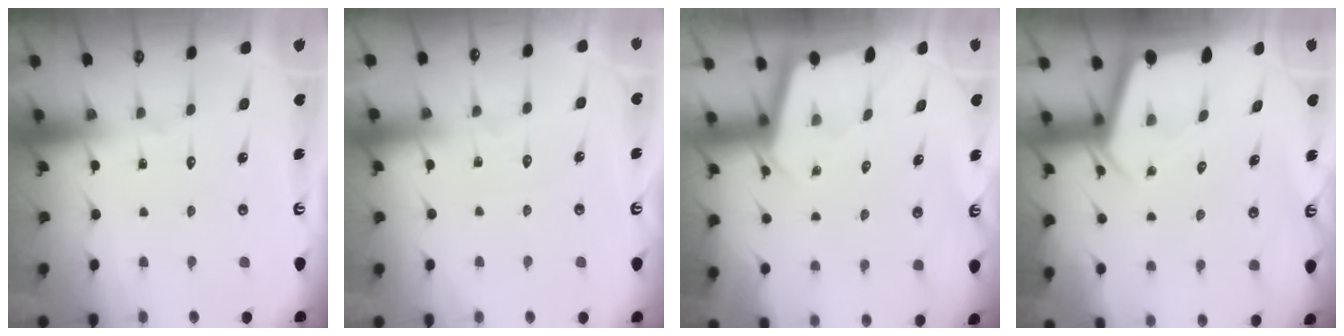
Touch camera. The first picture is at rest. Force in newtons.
{"total": 3.0, "press": 2.9, "slide": 0.4}
{"total": 1.8, "press": 1.8, "slide": 0.1}
{"total": 2.5, "press": 2.5, "slide": 0.2}